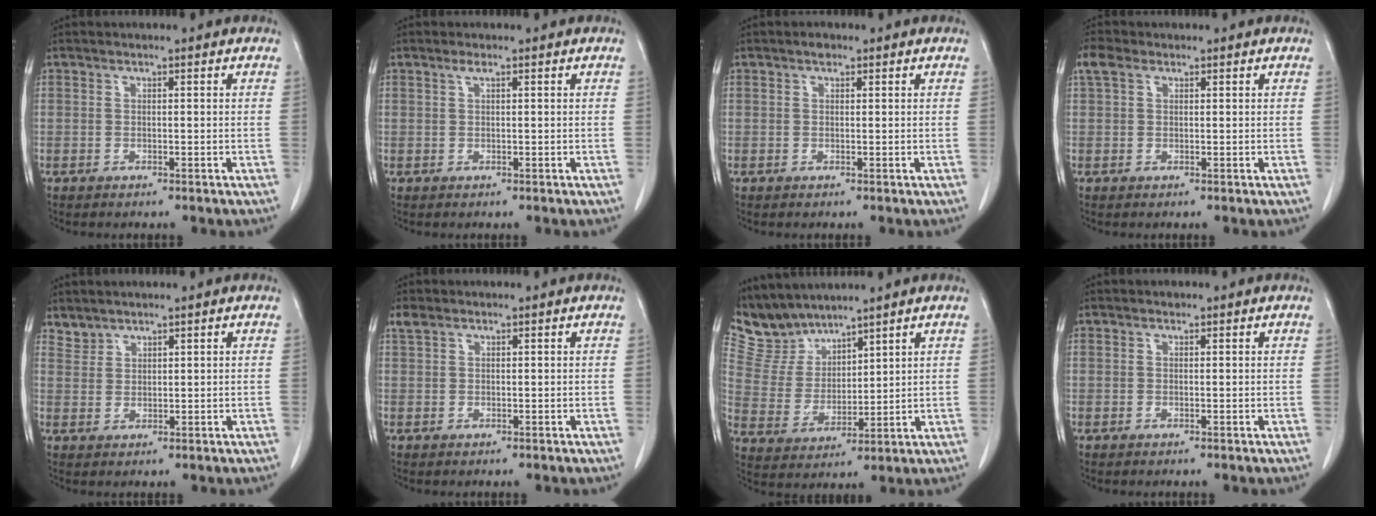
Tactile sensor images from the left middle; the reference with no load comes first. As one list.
[{"total": 0.8, "force": [0.5, 0.0, 0.7], "torque": [-0.017, 0.004, 0.011]}, {"total": 0.8, "force": [0.6, 0.4, 0.4], "torque": [-0.009, 0.001, 0.007]}, {"total": 2.6, "force": [1.4, 1.6, 1.4], "torque": [-0.039, 0.022, 0.031]}, {"total": 2.0, "force": [1.9, 0.6, -0.3], "torque": [0.006, 0.007, 0.040]}, {"total": 1.3, "force": [1.0, 0.6, 0.6], "torque": [-0.019, 0.014, 0.025]}, {"total": 7.2, "force": [7.0, 2.0, 0.0], "torque": [-0.016, 0.008, 0.161]}, {"total": 0.5, "force": [0.4, 0.2, 0.1], "torque": [-0.007, -0.003, 0.005]}]